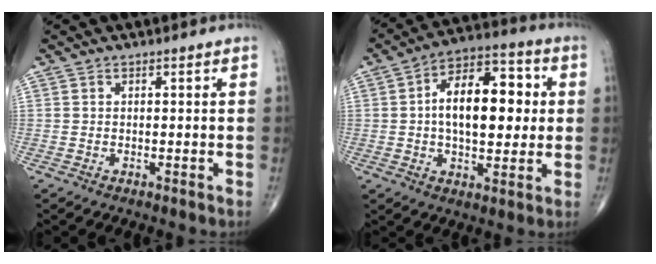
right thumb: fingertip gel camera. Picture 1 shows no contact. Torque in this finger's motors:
{"motor_torque": [0.22, 0.76, 1.10, 0.05, 0.12]}